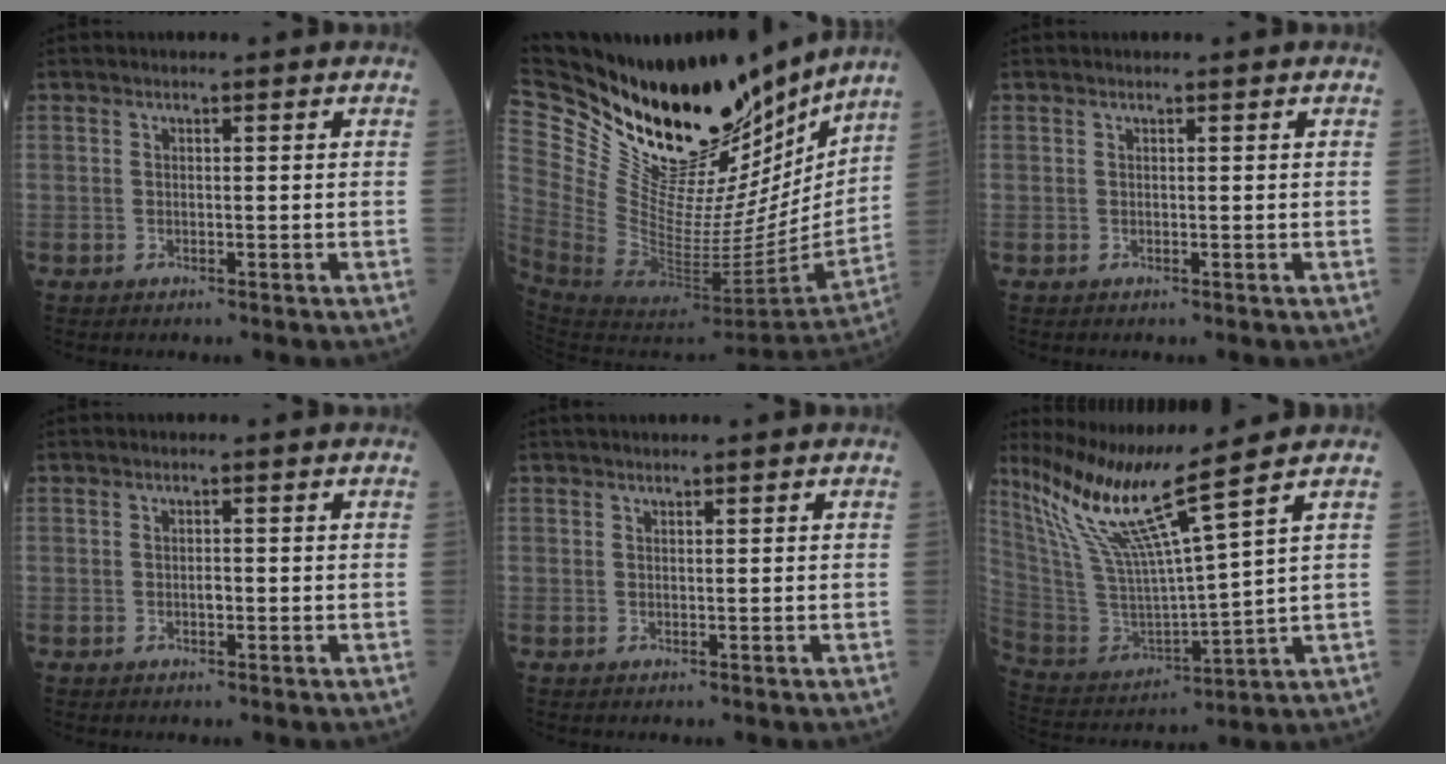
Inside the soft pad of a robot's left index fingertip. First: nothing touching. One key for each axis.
{"total": 32.5, "fx": 26.9, "fy": 10.8, "fz": 14.8, "tx": -0.292, "ty": -0.032, "tz": 0.432}
{"total": 0.0}
{"total": 0.8, "fx": -0.2, "fy": 0.4, "fz": 0.7, "tx": -0.013, "ty": -0.001, "tz": -0.004}
{"total": 1.7, "fx": 1.5, "fy": 0.0, "fz": 0.8, "tx": -0.009, "ty": 0.022, "tz": 0.027}
{"total": 13.6, "fx": 10.2, "fy": -2.4, "fz": 8.8, "tx": -0.173, "ty": -0.012, "tz": 0.208}